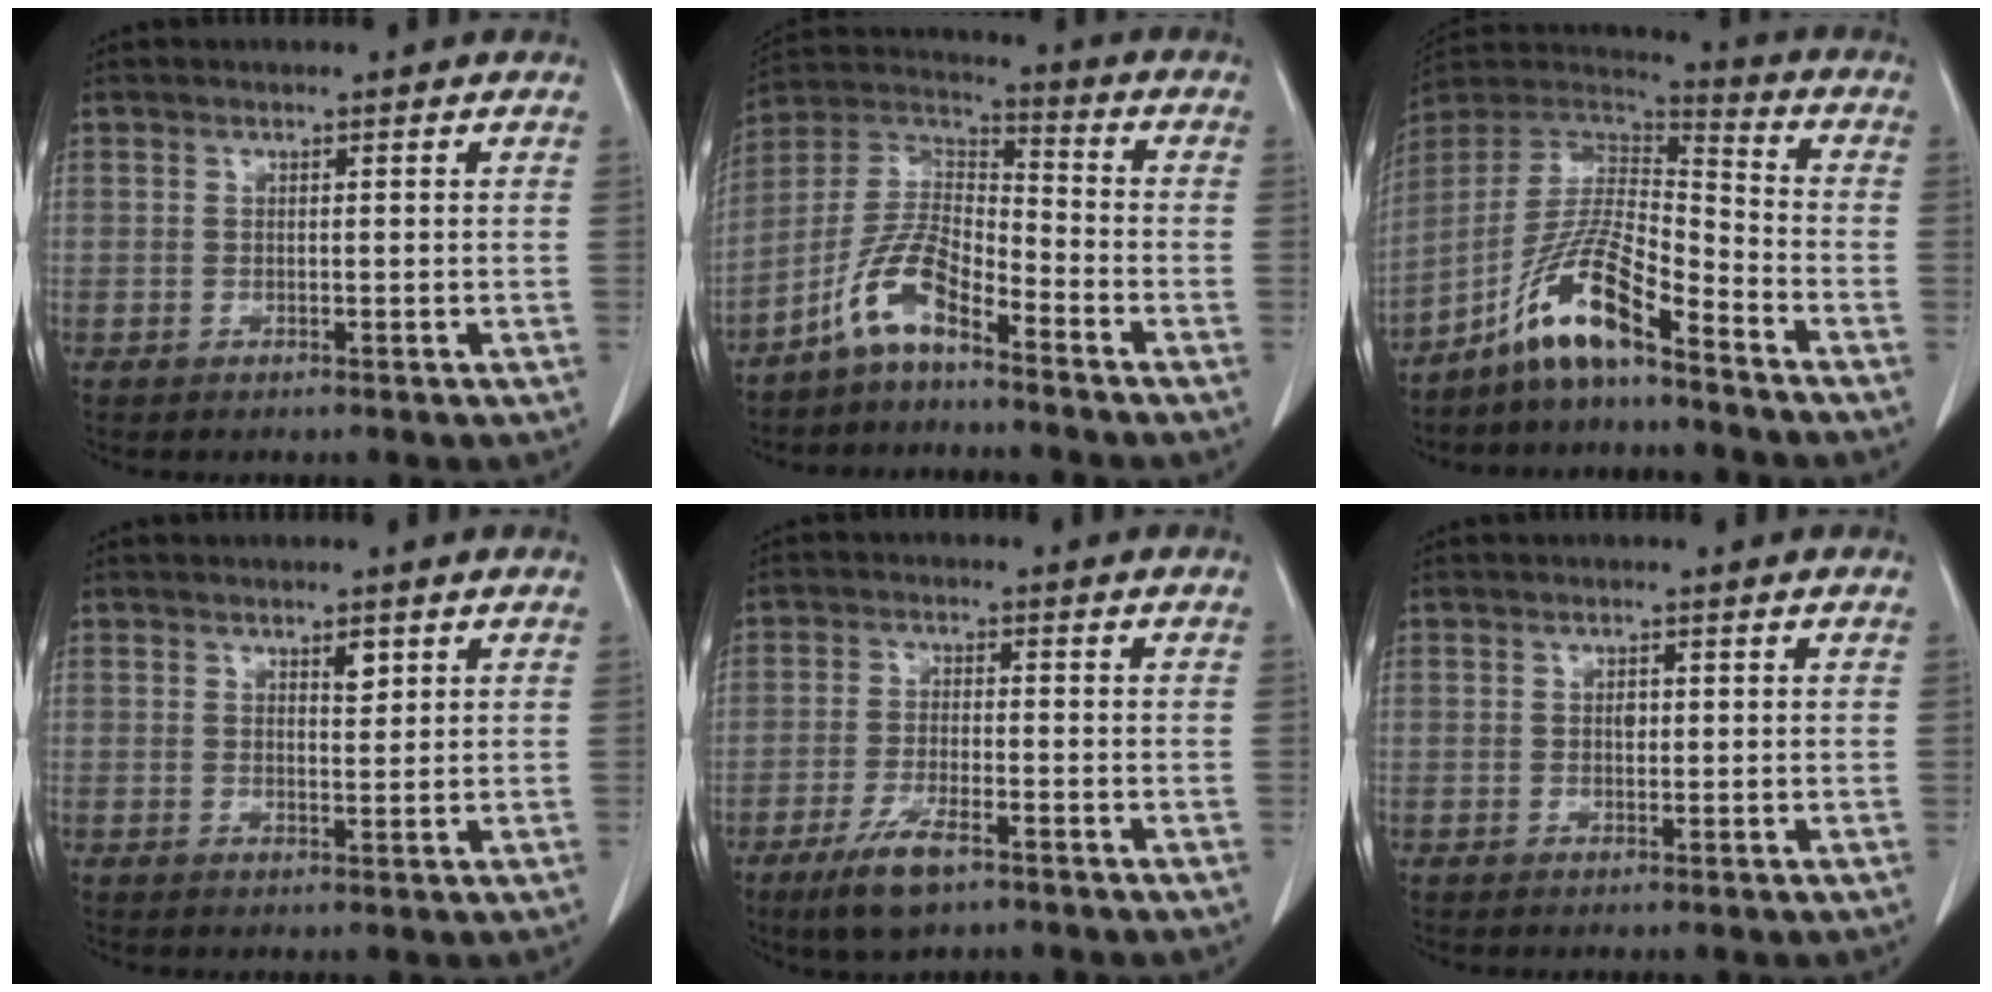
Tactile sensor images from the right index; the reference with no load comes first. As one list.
[{"total": 9.0, "force": [-6.2, 2.5, 6.0], "torque": [-0.138, 0.018, -0.127]}, {"total": 12.2, "force": [-8.4, 1.9, 8.7], "torque": [-0.177, 0.010, -0.158]}, {"total": 1.7, "force": [1.0, 0.5, 1.3], "torque": [-0.021, -0.005, 0.016]}, {"total": 6.9, "force": [-4.5, 1.6, 5.0], "torque": [-0.105, -0.013, -0.077]}, {"total": 1.0, "force": [0.1, 0.6, 0.8], "torque": [-0.013, 0.002, 0.000]}]